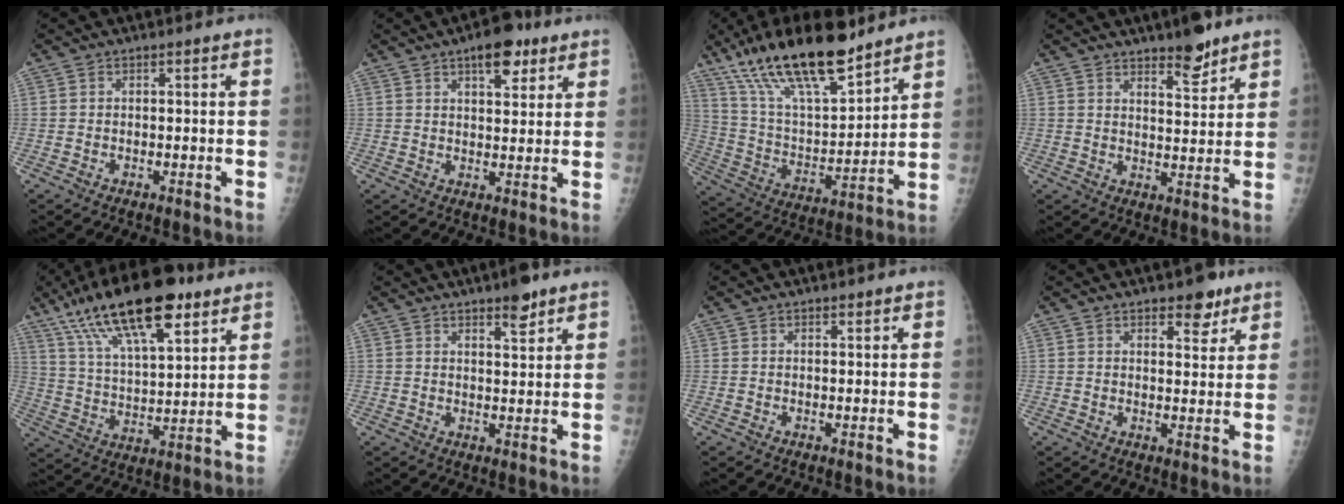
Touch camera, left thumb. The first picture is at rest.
{"total": 7.9, "force": [4.6, 3.5, 5.3], "torque": [-0.053, -0.019, 0.063]}
{"total": 23.0, "force": [16.4, 6.9, 14.5], "torque": [-0.232, -0.062, 0.295]}
{"total": 6.7, "force": [5.1, 2.1, 3.9], "torque": [-0.038, -0.037, 0.076]}
{"total": 22.1, "force": [13.3, 7.8, 15.8], "torque": [-0.256, -0.031, 0.237]}
{"total": 5.1, "force": [3.6, 1.5, 3.3], "torque": [-0.037, -0.023, 0.052]}
{"total": 1.0, "force": [0.8, 0.4, 0.3], "torque": [0.002, -0.005, 0.011]}
{"total": 5.7, "force": [3.9, 2.6, 3.1], "torque": [-0.017, -0.022, 0.054]}